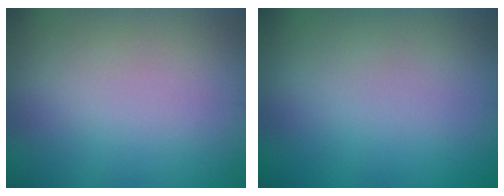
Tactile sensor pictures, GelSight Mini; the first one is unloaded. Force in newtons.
{"total": 0.0}